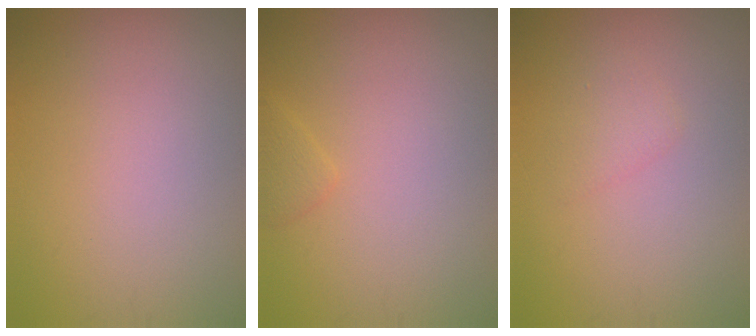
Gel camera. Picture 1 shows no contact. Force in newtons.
{"total": 1.0, "press": 1.0, "slide": 0.2}
{"total": 1.2, "press": 1.1, "slide": 0.1}